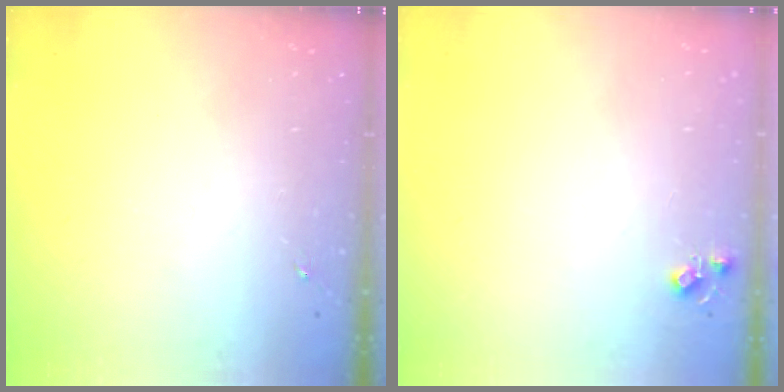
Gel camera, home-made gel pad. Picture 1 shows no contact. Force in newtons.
{"total": 5.1, "press": 5.1, "slide": 0.7}